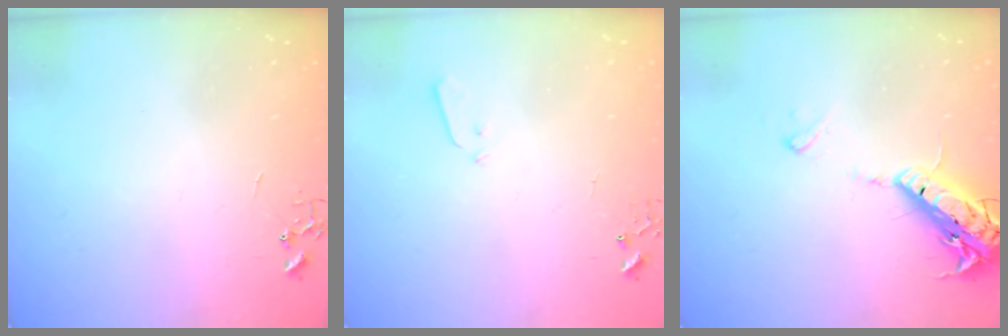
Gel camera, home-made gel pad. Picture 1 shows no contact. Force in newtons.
{"total": 3.0, "press": 2.9, "slide": 0.7}
{"total": 17.5, "press": 17.2, "slide": 3.6}